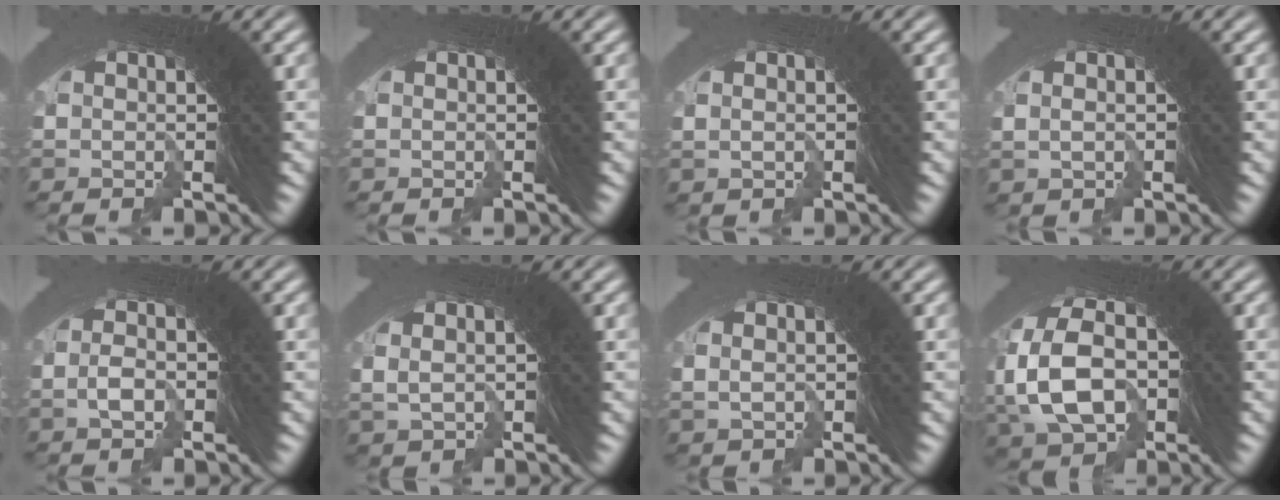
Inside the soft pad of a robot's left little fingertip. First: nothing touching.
{"total": 0.0}
{"total": 0.7, "force": [-0.1, 0.7, -0.1], "torque": [-0.003, 0.007, -0.001]}
{"total": 1.4, "force": [0.1, 1.4, 0.3], "torque": [-0.006, 0.012, -0.002]}
{"total": 2.1, "force": [-1.3, 1.6, 0.5], "torque": [0.009, 0.008, -0.026]}
{"total": 4.3, "force": [0.5, 3.7, 2.1], "torque": [-0.053, 0.012, 0.002]}
{"total": 2.3, "force": [0.4, 2.1, 0.9], "torque": [-0.021, 0.012, 0.003]}
{"total": 10.0, "force": [-1.8, 8.3, 5.4], "torque": [-0.108, -0.017, -0.029]}